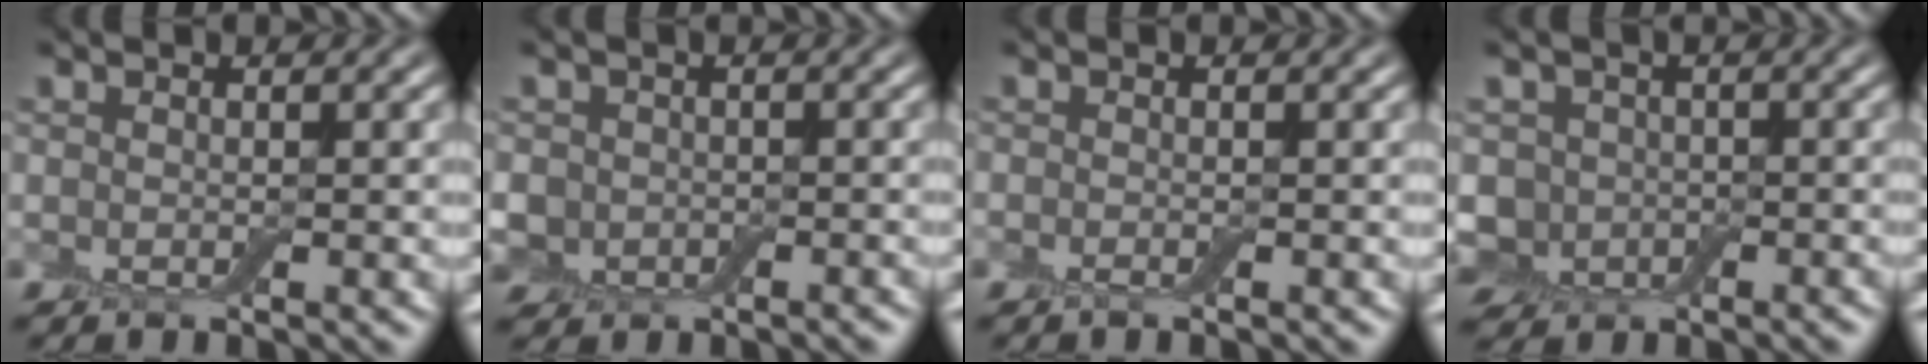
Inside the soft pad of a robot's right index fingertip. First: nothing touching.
{"total": 4.8, "force": [-1.2, 4.4, 1.4], "torque": [-0.021, -0.003, -0.036]}
{"total": 0.6, "force": [-0.4, 0.1, 0.4], "torque": [-0.007, -0.005, -0.007]}
{"total": 4.0, "force": [-1.1, 3.6, 1.3], "torque": [-0.013, 0.003, -0.030]}